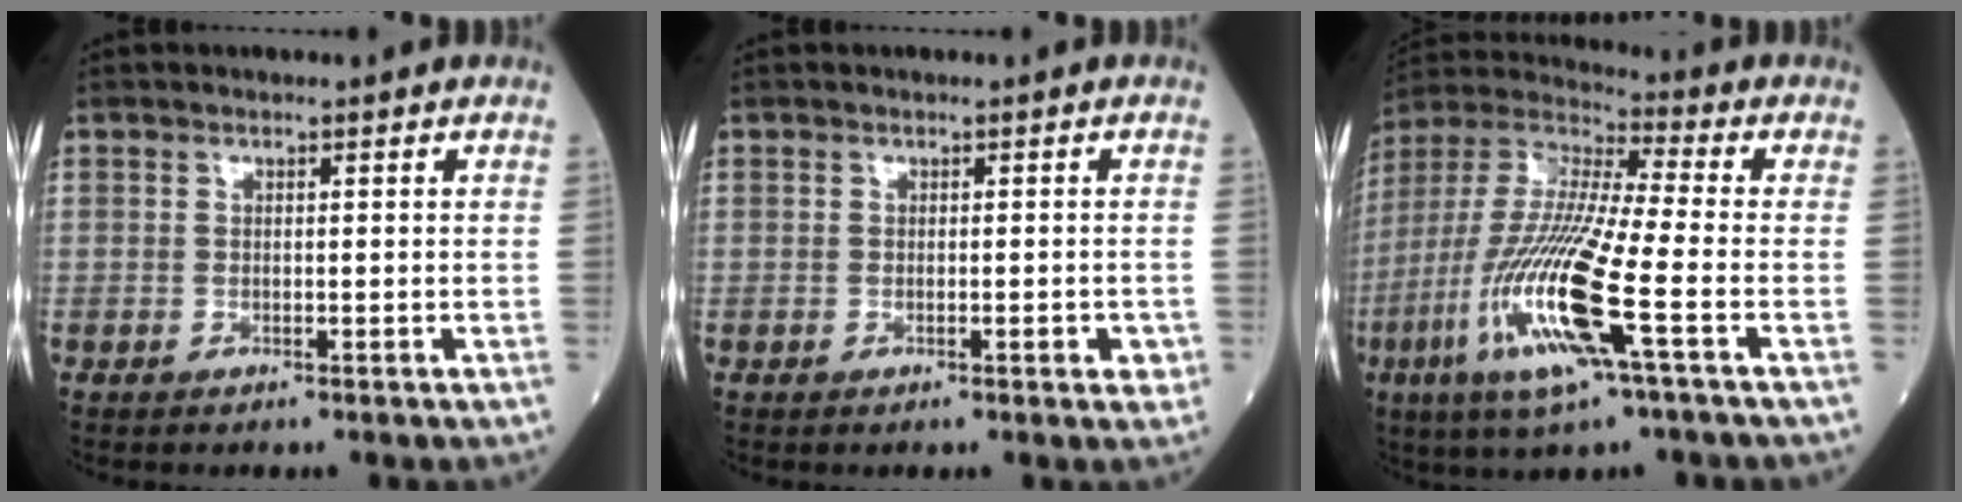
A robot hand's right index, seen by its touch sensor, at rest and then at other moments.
{"total": 1.6, "force": [-0.6, 0.5, 1.4], "torque": [-0.017, 0.000, -0.006]}
{"total": 18.6, "force": [-6.3, 1.4, 17.4], "torque": [-0.381, -0.025, -0.125]}